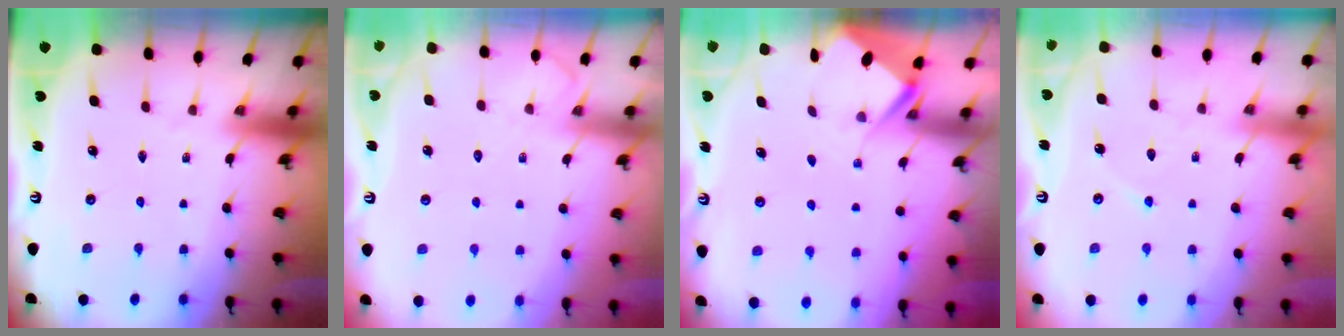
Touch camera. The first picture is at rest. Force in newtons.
{"total": 5.5, "press": 5.5, "slide": 0.6}
{"total": 2.9, "press": 2.8, "slide": 0.3}
{"total": 3.6, "press": 3.6, "slide": 0.5}